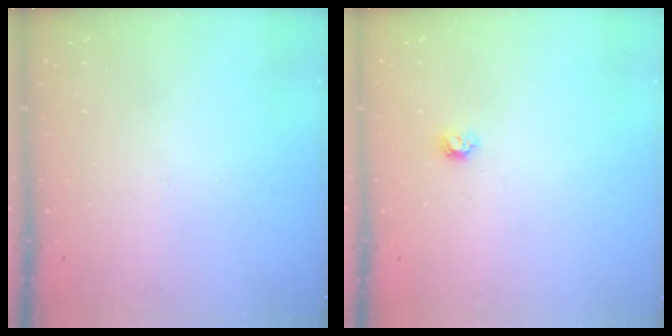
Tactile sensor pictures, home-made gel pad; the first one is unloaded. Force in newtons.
{"total": 3.8, "press": 3.7, "slide": 0.6}